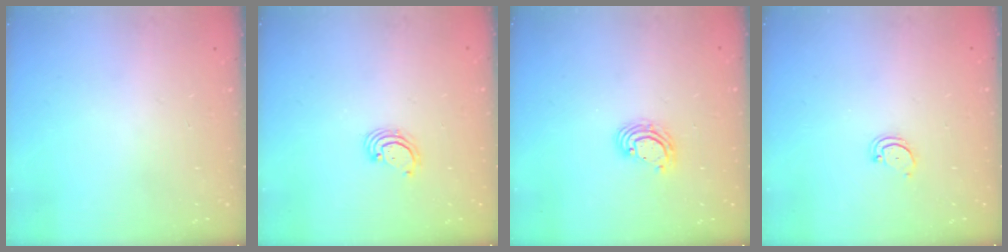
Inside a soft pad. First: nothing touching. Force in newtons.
{"total": 2.8, "press": 2.8, "slide": 0.3}
{"total": 5.1, "press": 5.1, "slide": 0.3}
{"total": 2.7, "press": 2.7, "slide": 0.3}